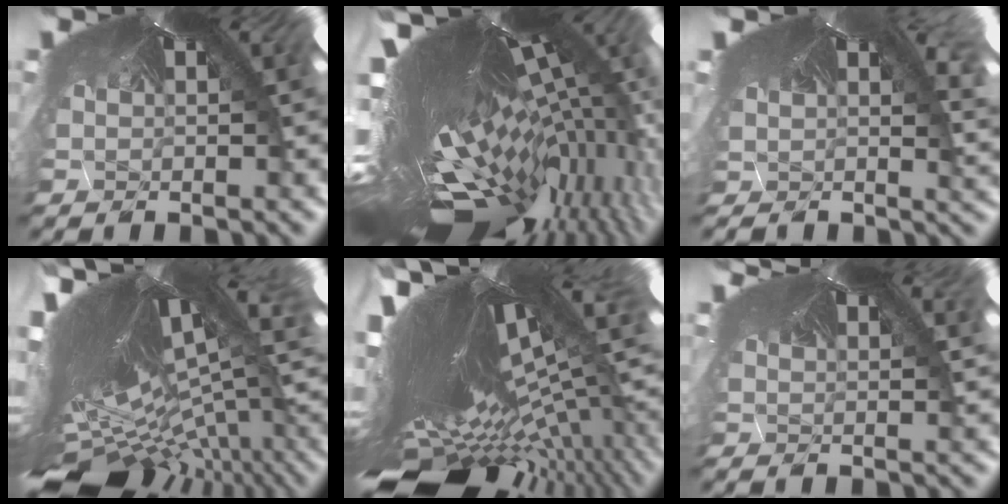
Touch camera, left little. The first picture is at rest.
{"total": 8.2, "force": [-7.0, -1.5, 3.9], "torque": [-0.035, -0.084, -0.076]}
{"total": 0.5, "force": [0.3, -0.4, -0.2], "torque": [-0.015, -0.002, 0.013]}
{"total": 7.9, "force": [-7.2, -0.5, 3.1], "torque": [-0.043, -0.102, -0.084]}
{"total": 9.2, "force": [-8.5, -0.8, 3.5], "torque": [-0.055, -0.102, -0.099]}
{"total": 0.9, "force": [0.9, -0.2, 0.2], "torque": [-0.005, 0.008, 0.017]}